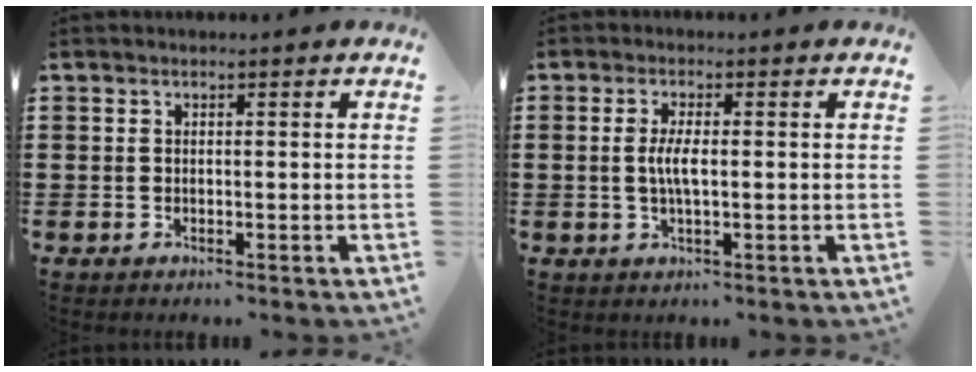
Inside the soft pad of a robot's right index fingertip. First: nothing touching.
{"total": 3.5, "force": [-0.2, 0.7, 3.4], "torque": [-0.076, -0.008, -0.009]}